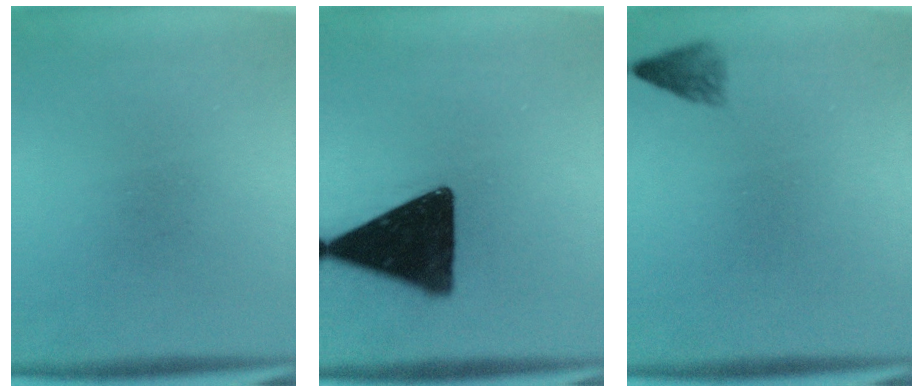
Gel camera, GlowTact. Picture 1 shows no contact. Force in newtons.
{"total": 17.4}
{"total": 1.8}